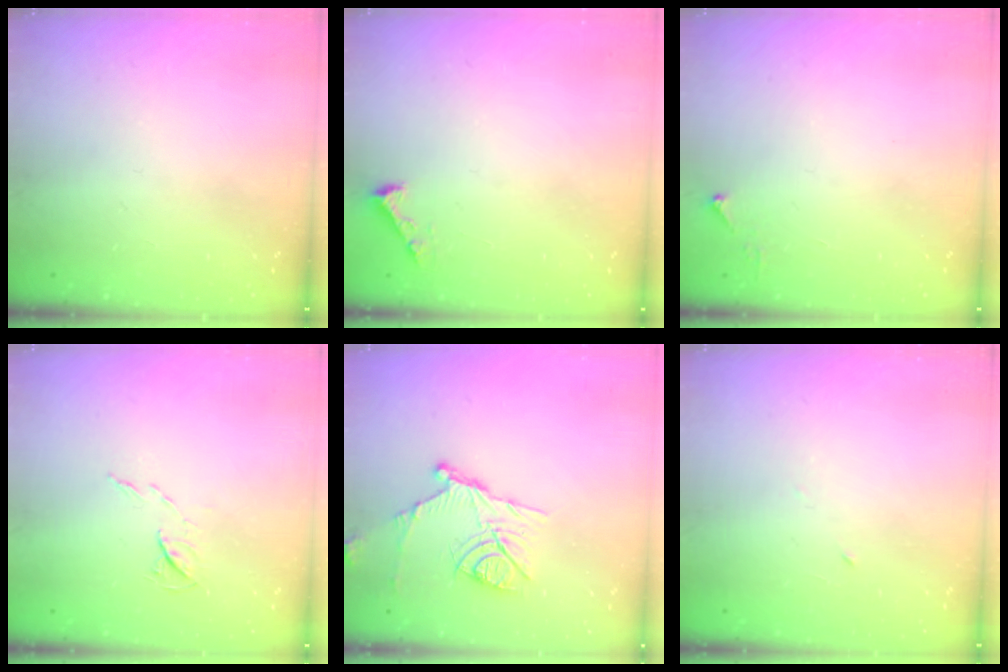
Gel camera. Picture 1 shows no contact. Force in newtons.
{"total": 2.3, "press": 2.3, "slide": 0.3}
{"total": 3.1, "press": 3.1, "slide": 0.4}
{"total": 5.0, "press": 5.0, "slide": 0.7}
{"total": 12.8, "press": 12.8, "slide": 0.8}
{"total": 2.7, "press": 2.5, "slide": 1.0}